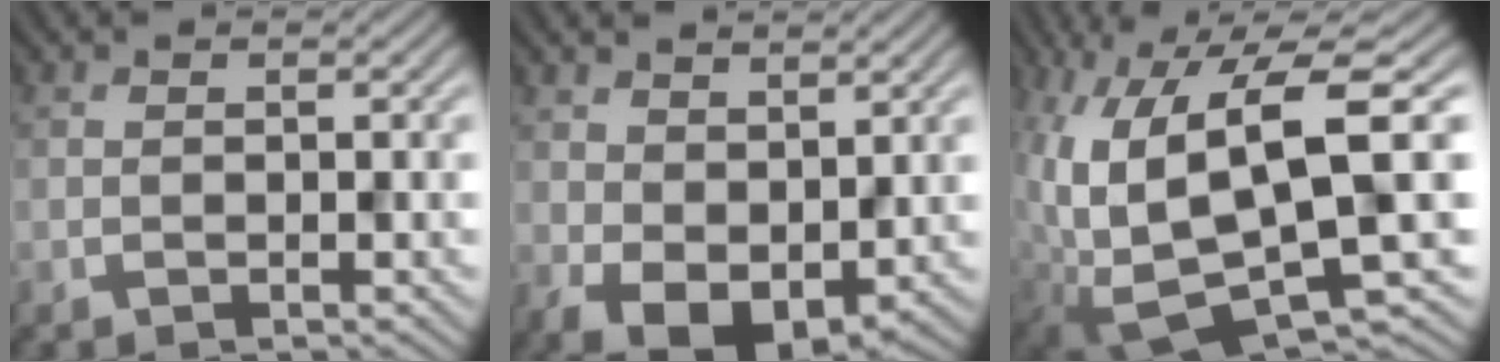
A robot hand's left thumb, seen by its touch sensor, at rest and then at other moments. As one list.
[{"total": 7.5, "force": [0.6, 5.1, 5.4], "torque": [-0.116, -0.026, 0.018]}, {"total": 13.5, "force": [0.3, 4.8, 12.6], "torque": [-0.279, -0.018, 0.019]}]